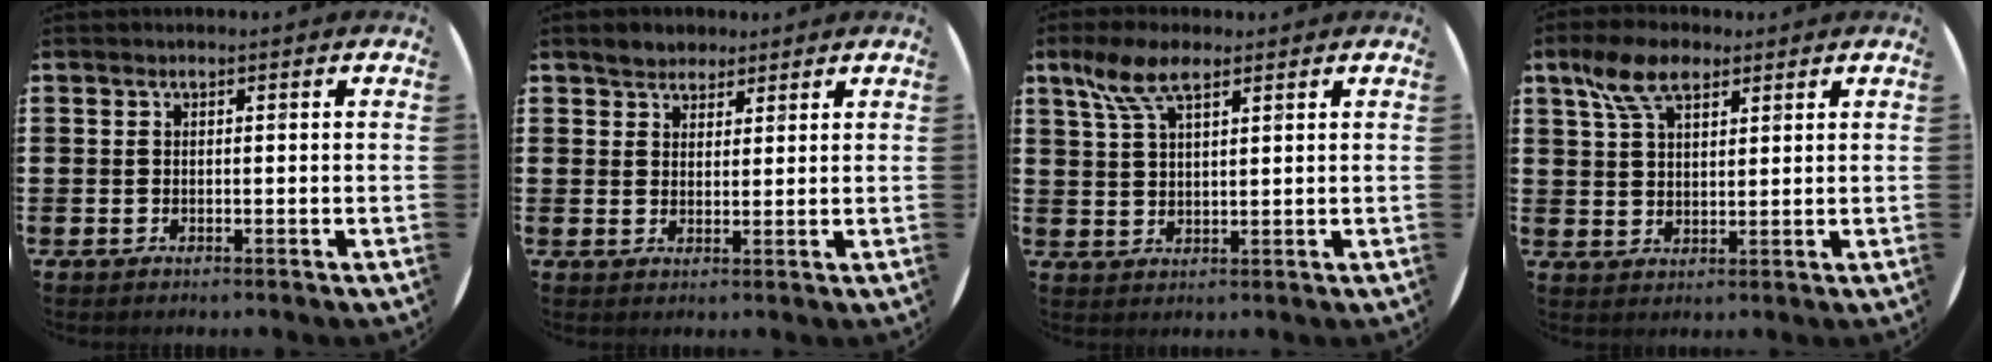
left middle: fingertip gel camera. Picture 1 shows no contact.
{"total": 2.7, "force": [2.4, 1.2, -0.1], "torque": [0.003, 0.002, 0.046]}
{"total": 6.4, "force": [4.0, 2.3, 4.4], "torque": [-0.098, 0.004, 0.072]}
{"total": 6.9, "force": [4.3, 3.3, 4.2], "torque": [-0.095, 0.007, 0.080]}